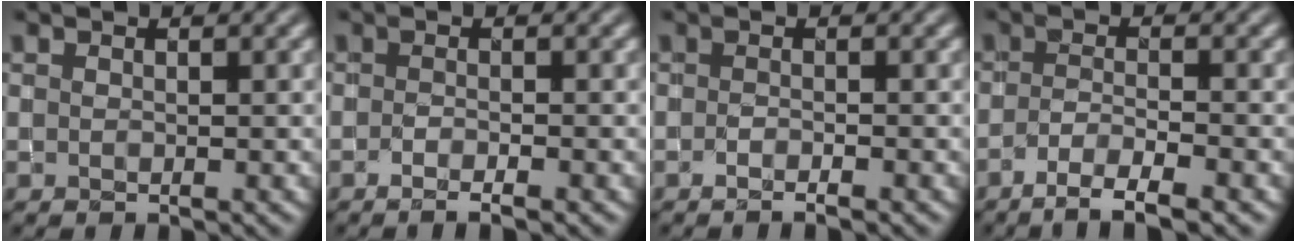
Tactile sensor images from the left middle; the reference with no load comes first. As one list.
[{"total": 1.6, "force": [-1.0, 0.4, 1.2], "torque": [-0.020, -0.004, -0.019]}, {"total": 1.0, "force": [-0.8, 0.2, 0.7], "torque": [-0.011, -0.002, -0.014]}, {"total": 3.6, "force": [-2.4, 0.6, 2.6], "torque": [-0.047, 0.002, -0.049]}]